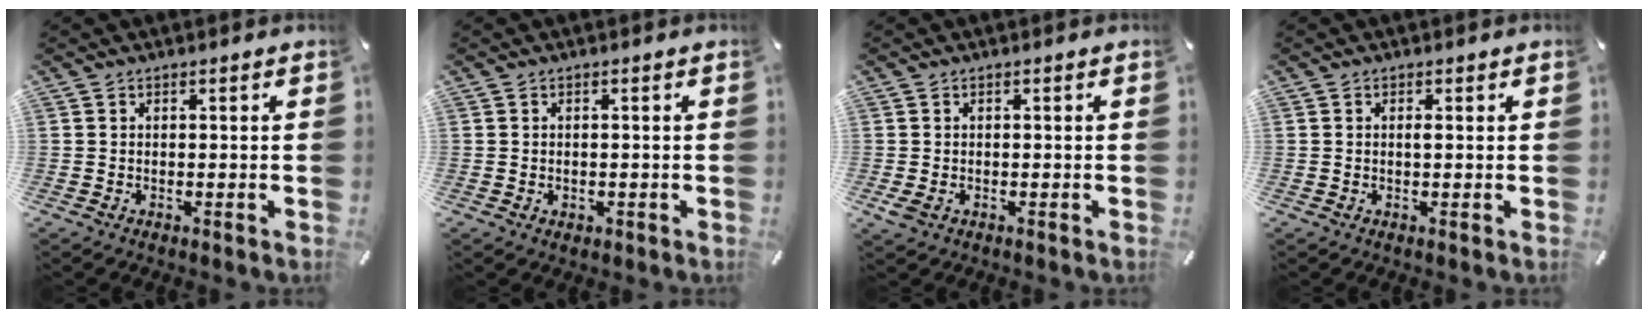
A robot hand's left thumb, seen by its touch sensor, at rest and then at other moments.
{"total": 1.1, "force": [-0.2, 1.0, 0.3], "torque": [-0.006, 0.005, -0.006]}
{"total": 1.7, "force": [-0.4, 1.1, 1.2], "torque": [-0.034, -0.004, -0.010]}
{"total": 0.9, "force": [0.2, 0.4, 0.8], "torque": [-0.017, 0.000, 0.003]}